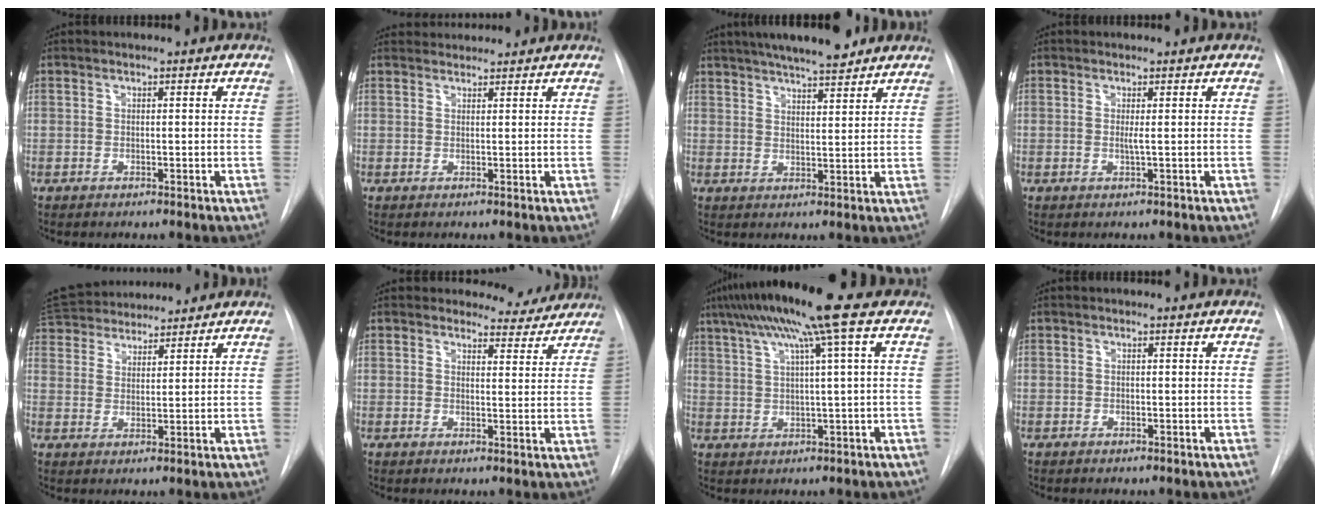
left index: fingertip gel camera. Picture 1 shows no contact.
{"total": 3.7, "force": [3.7, 0.5, 0.1], "torque": [-0.006, 0.030, 0.061]}
{"total": 12.5, "force": [10.4, 1.9, 6.6], "torque": [-0.110, 0.019, 0.158]}
{"total": 0.9, "force": [0.2, -0.2, 0.8], "torque": [-0.021, -0.002, 0.004]}
{"total": 16.2, "force": [14.6, 4.8, 5.2], "torque": [-0.128, 0.050, 0.249]}
{"total": 5.3, "force": [5.0, 1.6, -0.4], "torque": [0.016, -0.016, 0.049]}
{"total": 11.9, "force": [6.9, -1.5, 9.6], "torque": [-0.158, 0.026, 0.109]}
{"total": 0.0}